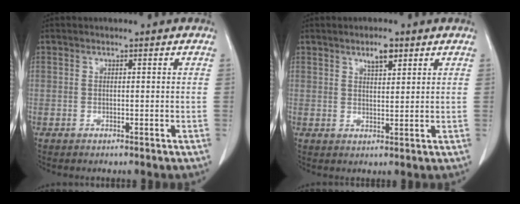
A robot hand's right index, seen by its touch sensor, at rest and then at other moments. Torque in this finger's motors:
{"motor_torque": [0.06, 0.04, 0.00, 0.02]}